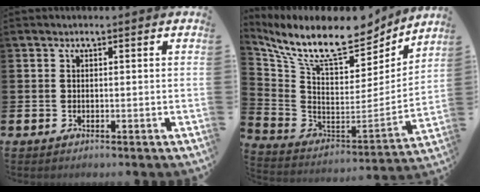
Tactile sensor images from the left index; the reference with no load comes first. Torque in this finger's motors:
{"motor_torque": [1.10, -1.04, 1.05, 0.21]}